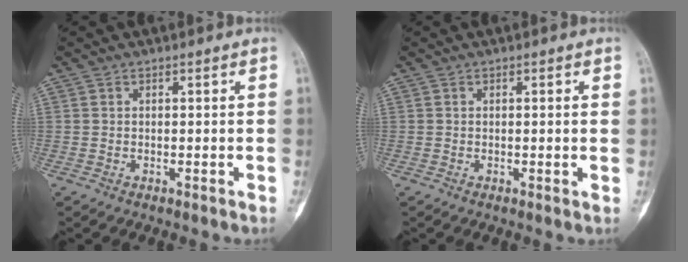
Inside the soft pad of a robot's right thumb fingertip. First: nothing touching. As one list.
[{"total": 1.2, "force": [0.2, 0.2, 1.2], "torque": [-0.018, -0.002, 0.001]}]